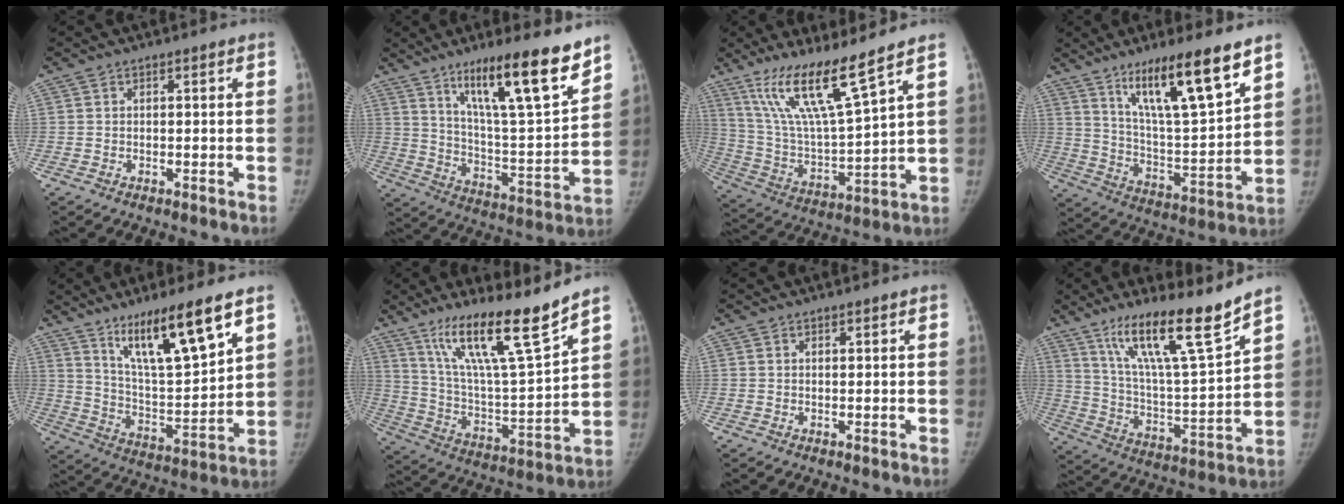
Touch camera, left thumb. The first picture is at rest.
{"total": 20.4, "force": [13.6, 3.3, 14.8], "torque": [-0.212, -0.078, 0.227]}
{"total": 15.6, "force": [10.9, 1.1, 11.2], "torque": [-0.201, -0.063, 0.218]}
{"total": 18.4, "force": [11.8, 3.2, 13.8], "torque": [-0.209, -0.068, 0.209]}
{"total": 17.1, "force": [10.7, 3.1, 13.0], "torque": [-0.206, -0.060, 0.199]}
{"total": 19.3, "force": [13.6, 2.0, 13.5], "torque": [-0.209, -0.077, 0.246]}
{"total": 0.8, "force": [0.6, 0.3, 0.4], "torque": [-0.004, -0.003, 0.008]}
{"total": 18.5, "force": [13.2, 2.0, 12.8], "torque": [-0.194, -0.080, 0.235]}